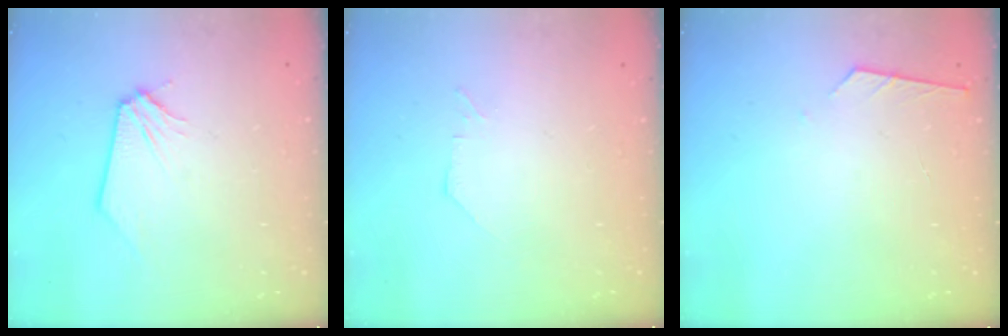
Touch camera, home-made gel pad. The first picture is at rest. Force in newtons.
{"total": 0.0}
{"total": 4.2, "press": 4.1, "slide": 0.6}